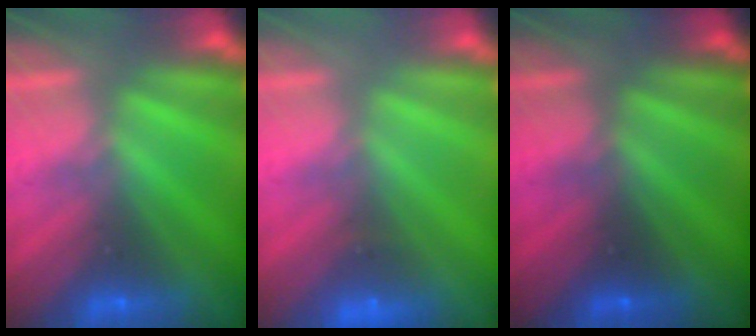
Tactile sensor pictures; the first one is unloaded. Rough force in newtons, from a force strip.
{"total": 2.0}
{"total": 2.4}